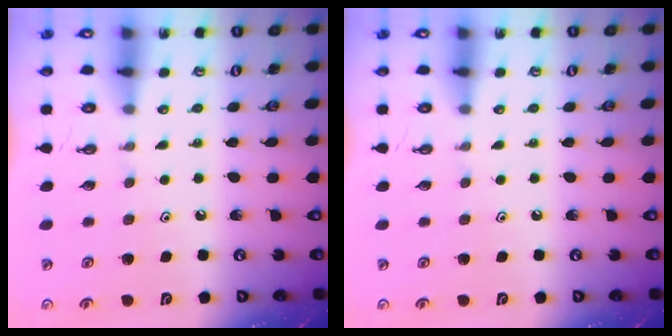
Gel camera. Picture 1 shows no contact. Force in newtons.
{"total": 0.0}